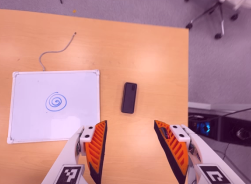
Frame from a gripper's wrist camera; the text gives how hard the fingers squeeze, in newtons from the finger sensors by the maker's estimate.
{"total": 0.0}